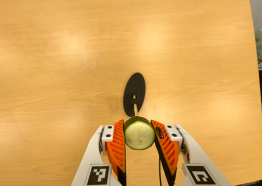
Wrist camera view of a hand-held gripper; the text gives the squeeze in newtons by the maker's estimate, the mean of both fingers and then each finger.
{"total": 11.1, "left": 12.3, "right": 9.8}